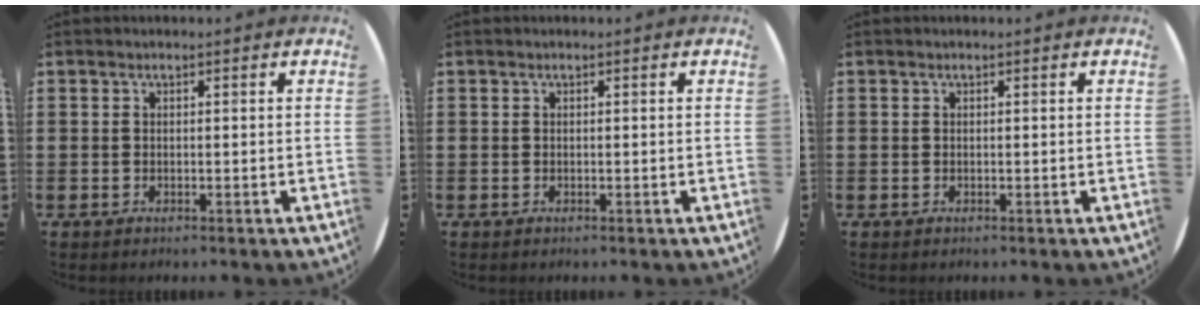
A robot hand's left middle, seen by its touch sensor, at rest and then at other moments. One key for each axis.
{"total": 0.0}
{"total": 0.0}